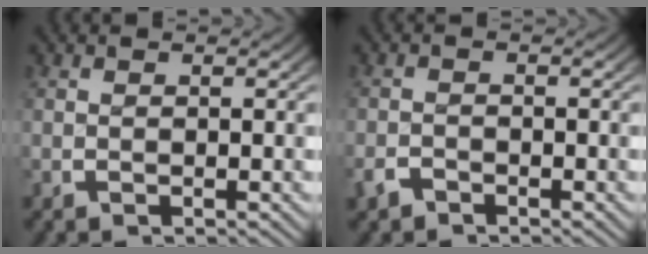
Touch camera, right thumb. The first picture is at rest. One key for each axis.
{"total": 1.7, "fx": -1.6, "fy": 0.4, "fz": -0.4, "tx": 0.007, "ty": -0.006, "tz": -0.030}